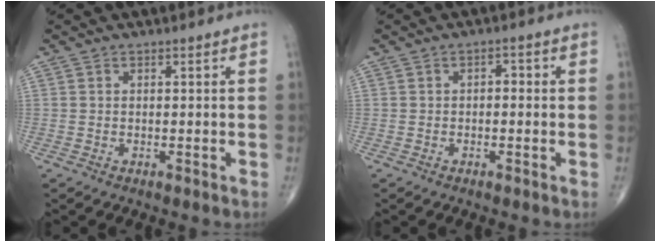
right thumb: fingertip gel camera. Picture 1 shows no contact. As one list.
[{"total": 1.7, "force": [0.0, 1.0, 1.4], "torque": [-0.009, 0.007, -0.005]}]